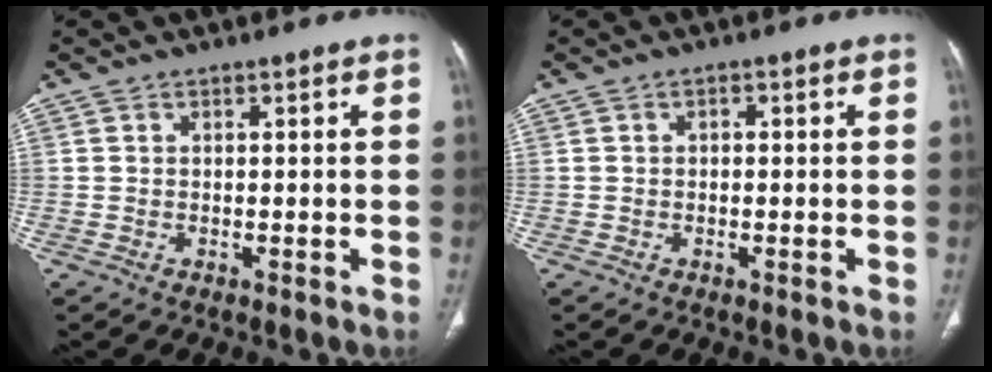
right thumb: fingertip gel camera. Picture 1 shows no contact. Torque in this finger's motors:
{"motor_torque": [-0.66, -0.17, -0.25, -0.10, 0.01]}